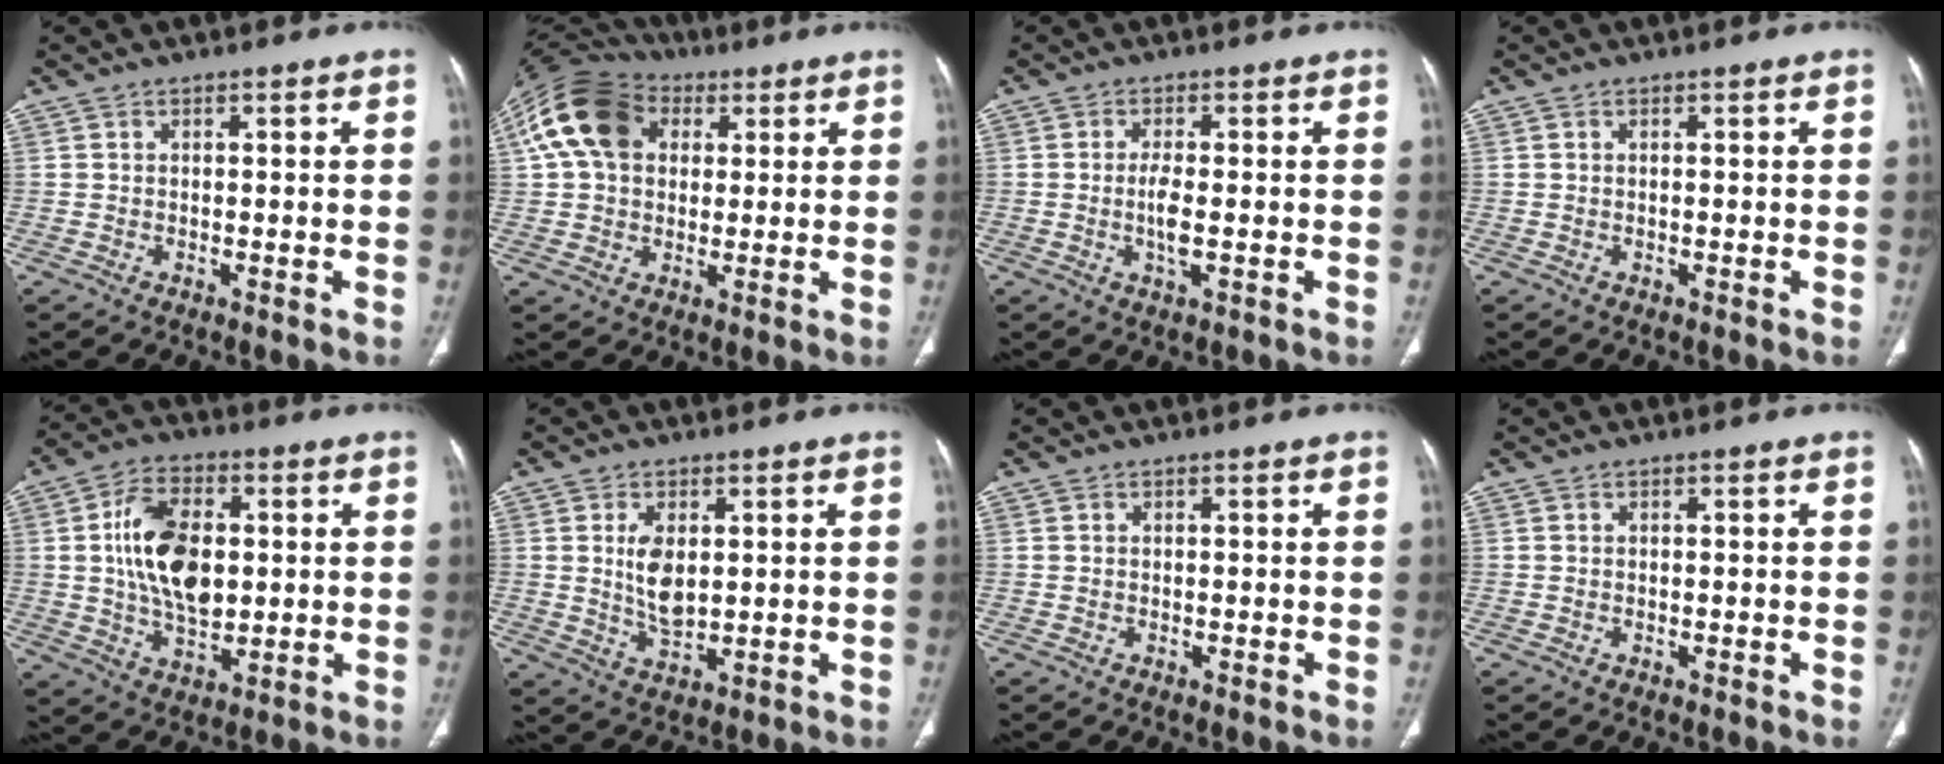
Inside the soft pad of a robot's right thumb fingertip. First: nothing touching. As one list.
[{"total": 16.2, "force": [4.6, 11.8, 10.2], "torque": [-0.193, 0.024, 0.072]}, {"total": 3.6, "force": [-0.4, 0.9, 3.5], "torque": [-0.074, -0.007, -0.010]}, {"total": 0.0}, {"total": 14.8, "force": [1.7, 8.8, 11.8], "torque": [-0.193, -0.001, 0.031]}, {"total": 6.7, "force": [1.3, 3.6, 5.5], "torque": [-0.094, -0.012, 0.031]}, {"total": 0.0}, {"total": 0.0}]